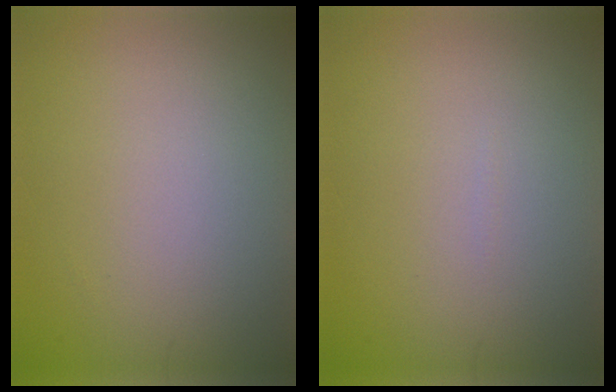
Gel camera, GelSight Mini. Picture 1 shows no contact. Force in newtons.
{"total": 0.0}